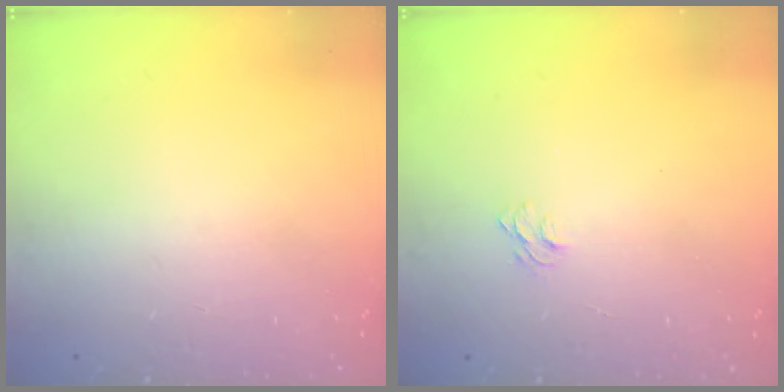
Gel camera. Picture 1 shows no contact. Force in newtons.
{"total": 3.5, "press": 3.5, "slide": 0.3}